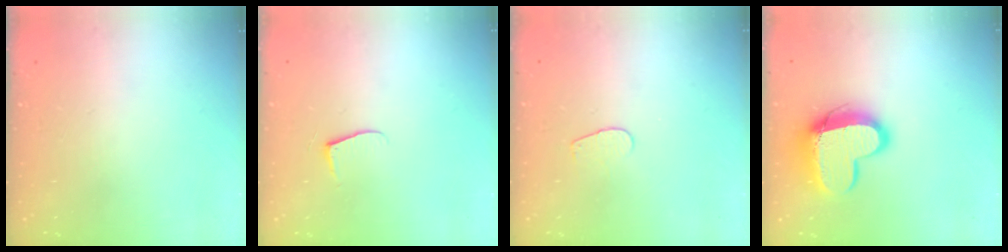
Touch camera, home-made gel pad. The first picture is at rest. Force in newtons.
{"total": 5.2, "press": 5.2, "slide": 0.5}
{"total": 3.2, "press": 3.2, "slide": 0.3}
{"total": 14.4, "press": 14.4, "slide": 1.0}